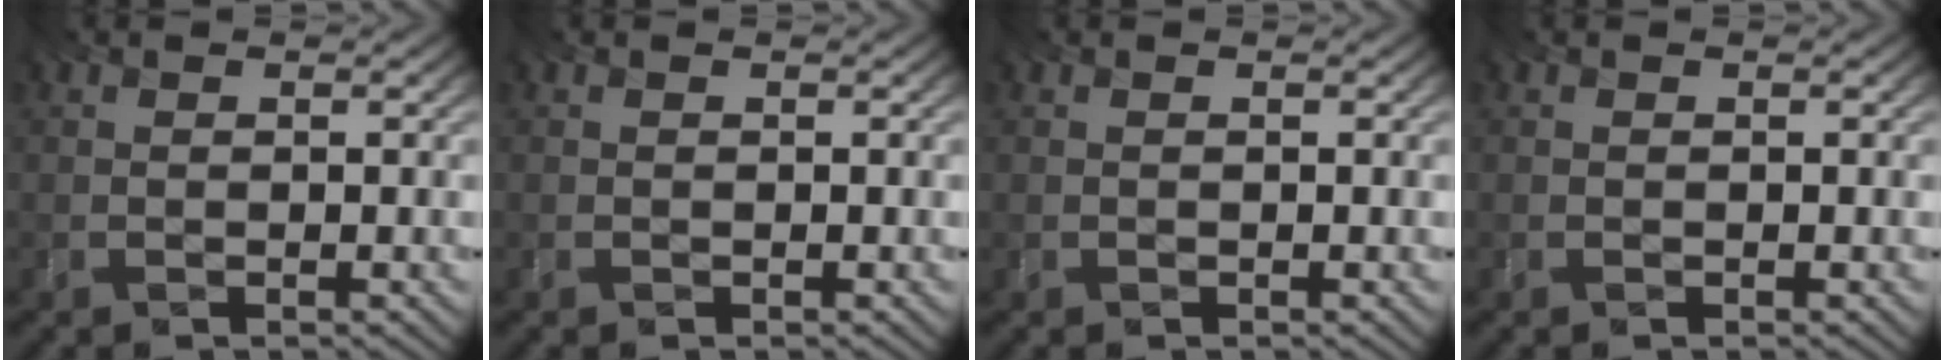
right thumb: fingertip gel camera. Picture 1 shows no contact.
{"total": 0.0}
{"total": 0.0}
{"total": 0.0}